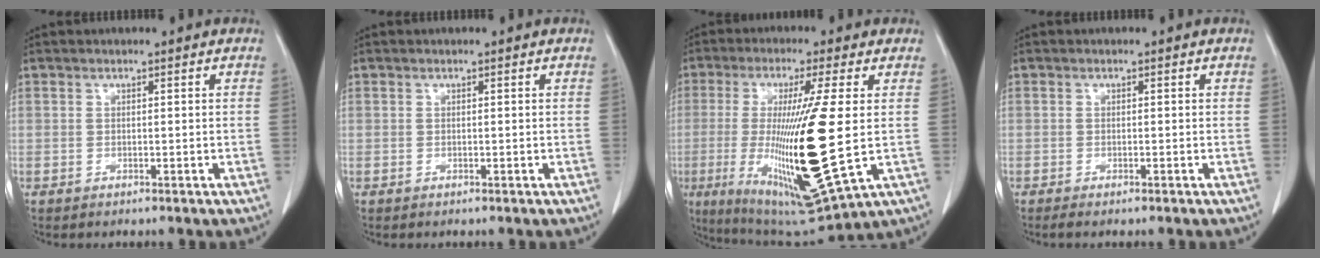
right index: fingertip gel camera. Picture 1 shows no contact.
{"total": 0.0}
{"total": 21.4, "force": [-1.9, 1.7, 21.2], "torque": [-0.424, -0.042, -0.024]}
{"total": 0.9, "force": [-0.6, -0.1, 0.6], "torque": [-0.013, -0.002, -0.013]}